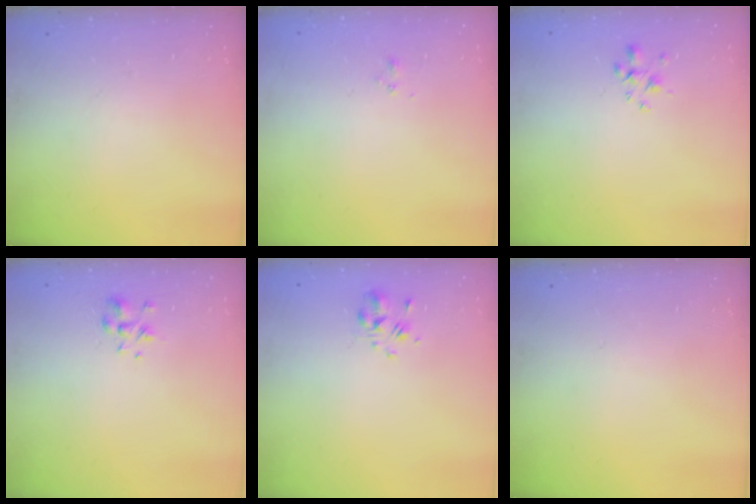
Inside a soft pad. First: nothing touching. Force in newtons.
{"total": 1.0, "press": 0.9, "slide": 0.4}
{"total": 1.7, "press": 1.5, "slide": 0.8}
{"total": 1.3, "press": 1.2, "slide": 0.6}
{"total": 2.0, "press": 1.9, "slide": 0.7}
{"total": 0.0}